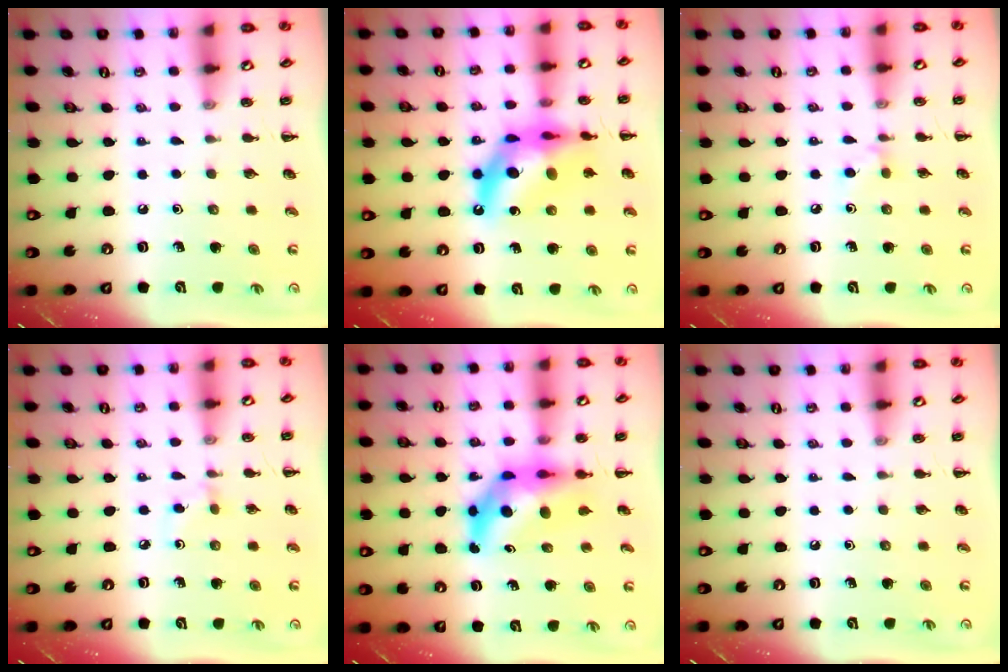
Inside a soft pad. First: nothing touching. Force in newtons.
{"total": 16.4, "press": 15.9, "slide": 4.0}
{"total": 4.7, "press": 4.5, "slide": 1.6}
{"total": 2.7, "press": 2.5, "slide": 1.0}
{"total": 9.9, "press": 9.3, "slide": 3.5}
{"total": 0.0}